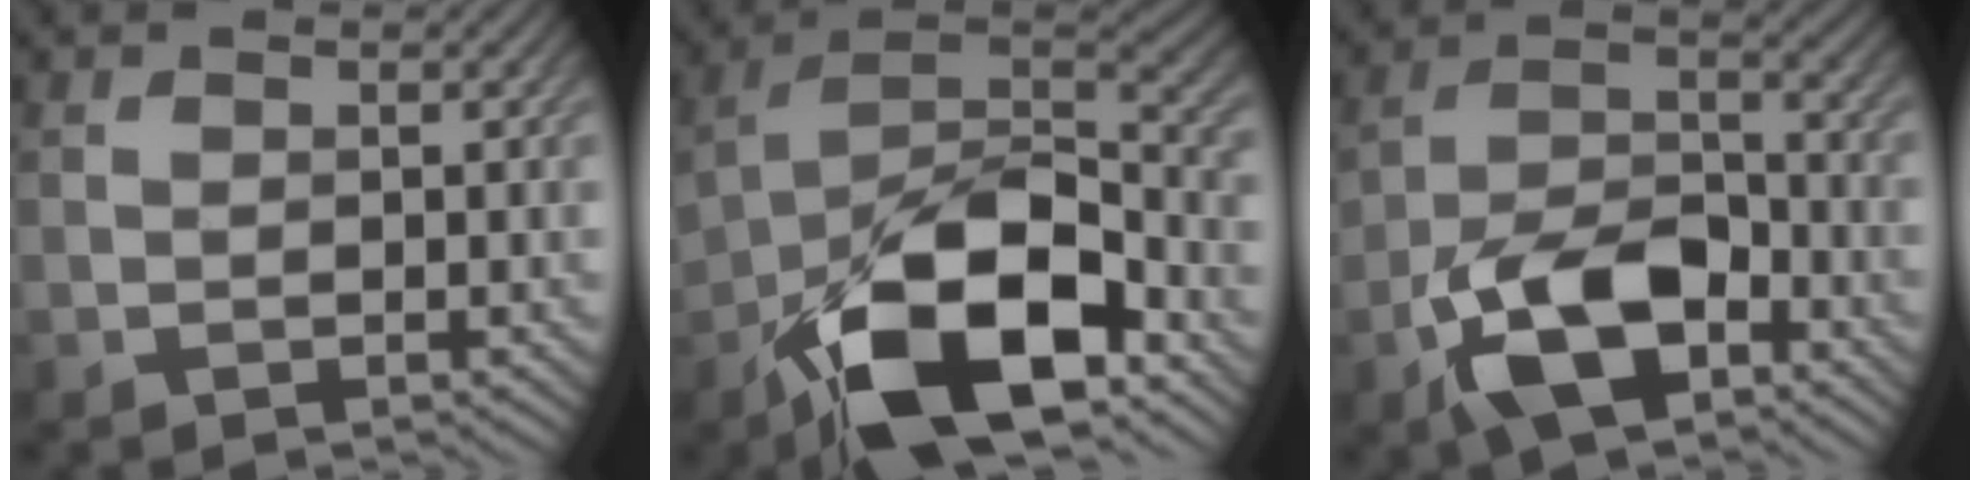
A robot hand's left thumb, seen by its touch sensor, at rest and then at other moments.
{"total": 16.2, "force": [-8.4, 8.2, 11.1], "torque": [-0.190, -0.035, -0.158]}
{"total": 10.1, "force": [-5.3, 5.2, 6.8], "torque": [-0.136, 0.002, -0.110]}